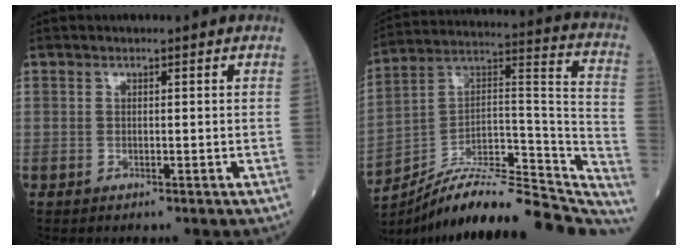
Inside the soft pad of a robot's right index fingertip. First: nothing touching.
{"total": 26.0, "force": [-23.1, 5.1, 10.9], "torque": [-0.122, 0.038, -0.350]}